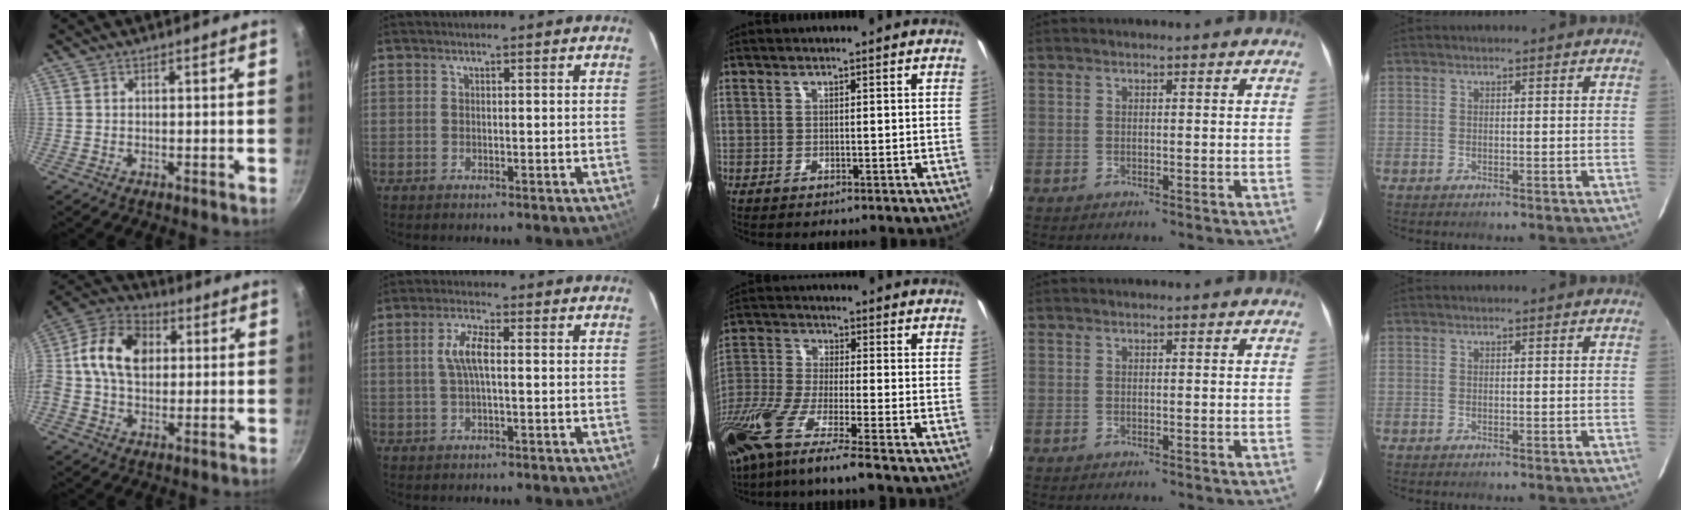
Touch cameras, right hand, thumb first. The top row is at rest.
{"thumb": {"total": 15.2, "force": [2.1, 11.0, 10.3], "torque": [-0.158, 0.024, 0.014]}, "index": {"total": 5.0, "force": [0.3, 1.3, 4.8], "torque": [-0.094, 0.007, 0.009]}, "middle": {"total": 15.3, "force": [-10.5, 0.9, 11.1], "torque": [-0.221, -0.058, -0.194]}}